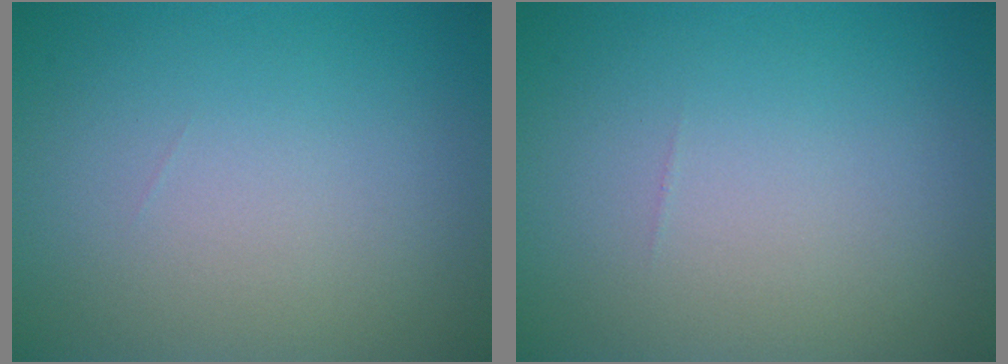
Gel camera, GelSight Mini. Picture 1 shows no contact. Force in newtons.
{"total": 0.0}